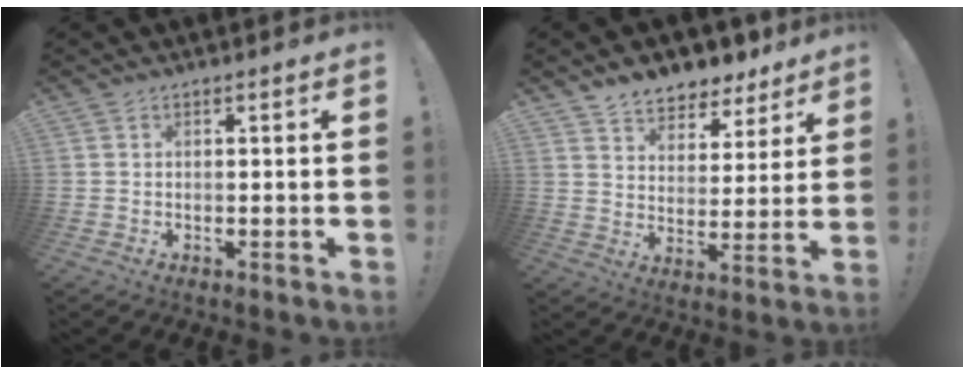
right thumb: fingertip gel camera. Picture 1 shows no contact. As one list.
[{"total": 8.2, "force": [7.0, 4.0, 1.5], "torque": [-0.027, -0.058, 0.132]}]